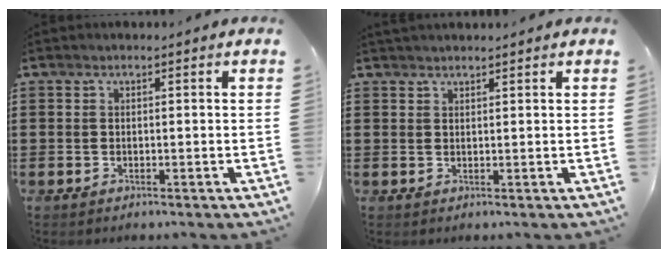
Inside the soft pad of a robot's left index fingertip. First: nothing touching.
{"total": 1.2, "force": [1.2, 0.0, 0.2], "torque": [-0.006, 0.000, 0.023]}